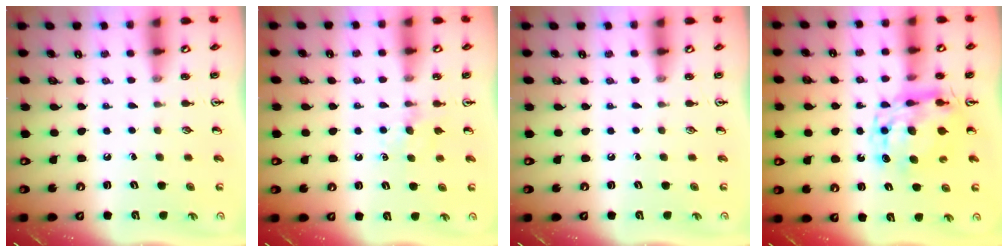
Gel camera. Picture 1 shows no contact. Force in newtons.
{"total": 4.4, "press": 4.4, "slide": 0.6}
{"total": 0.0}
{"total": 11.2, "press": 11.1, "slide": 1.2}